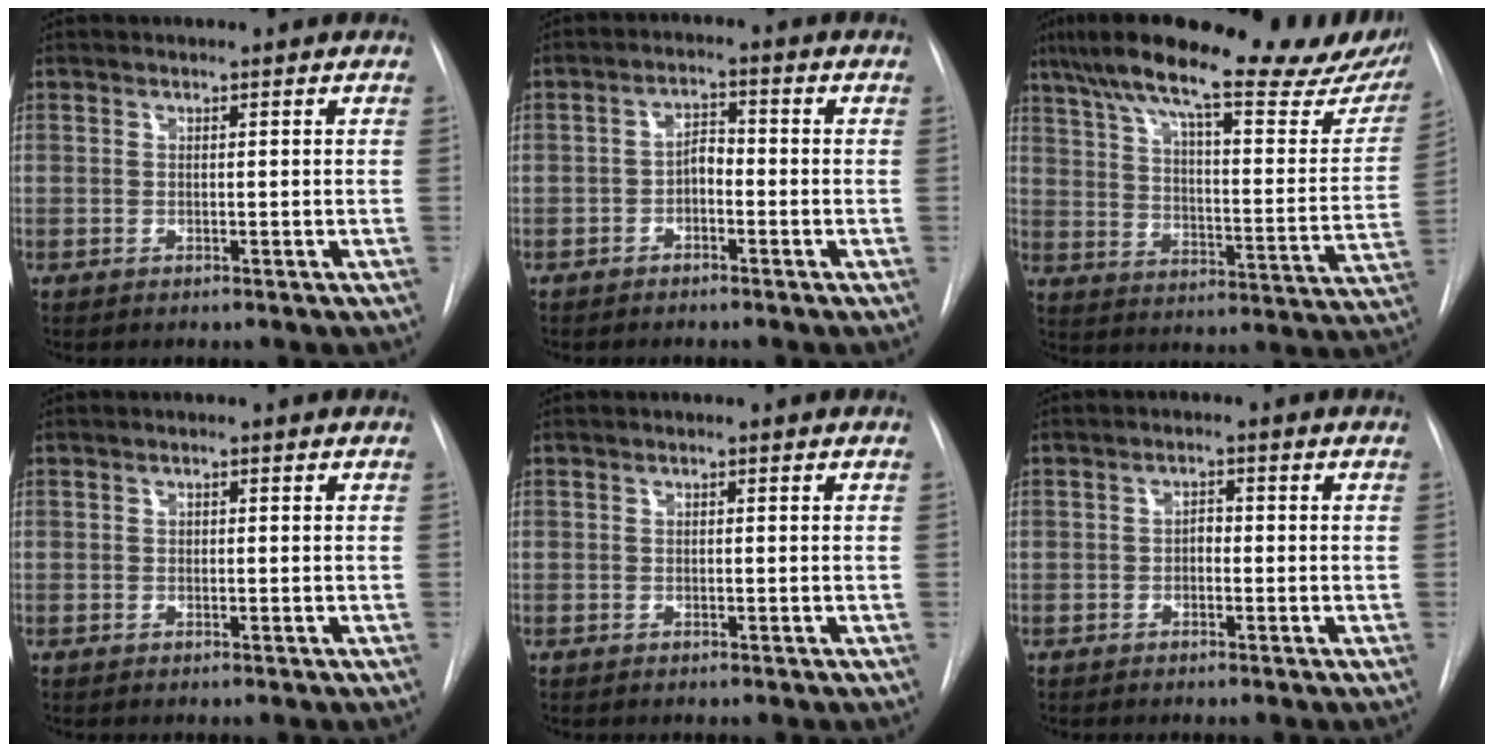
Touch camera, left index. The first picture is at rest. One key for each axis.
{"total": 2.8, "fx": -1.3, "fy": 1.4, "fz": 2.1, "tx": -0.030, "ty": 0.010, "tz": -0.025}
{"total": 31.0, "fx": 24.5, "fy": 5.6, "fz": 18.2, "tx": -0.254, "ty": -0.009, "tz": 0.326}
{"total": 0.0}
{"total": 0.0}
{"total": 1.4, "fx": -0.5, "fy": 0.9, "fz": 1.0, "tx": -0.009, "ty": 0.005, "tz": -0.011}